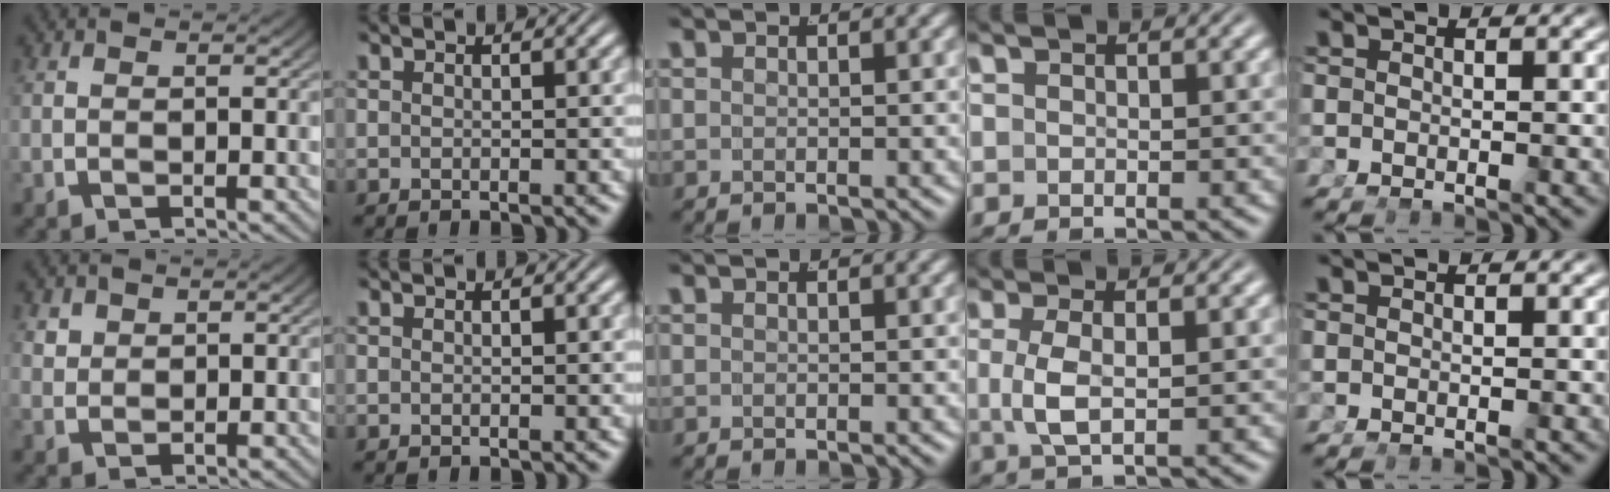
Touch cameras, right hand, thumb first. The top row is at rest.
{"thumb": {"total": 1.7, "force": [1.0, 1.2, 0.4], "torque": [-0.008, -0.005, 0.027]}, "ring": {"total": 2.8, "force": [-0.1, 0.8, 2.7], "torque": [-0.072, -0.012, 0.011]}}